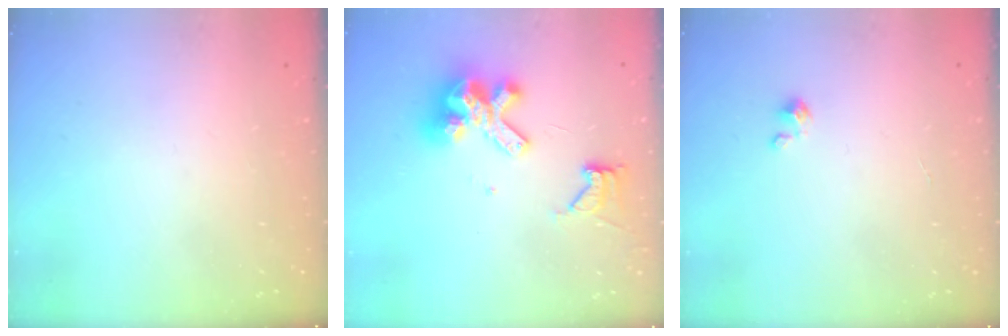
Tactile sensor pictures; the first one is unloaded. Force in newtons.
{"total": 13.4, "press": 13.3, "slide": 1.7}
{"total": 1.3, "press": 1.3, "slide": 0.1}